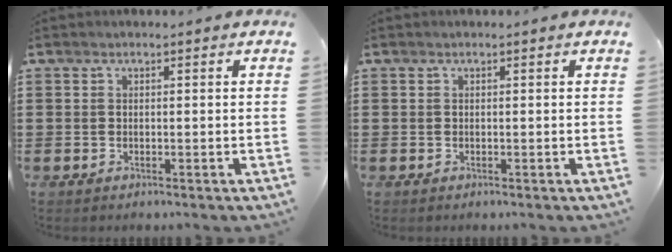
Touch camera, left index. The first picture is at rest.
{"total": 0.0}